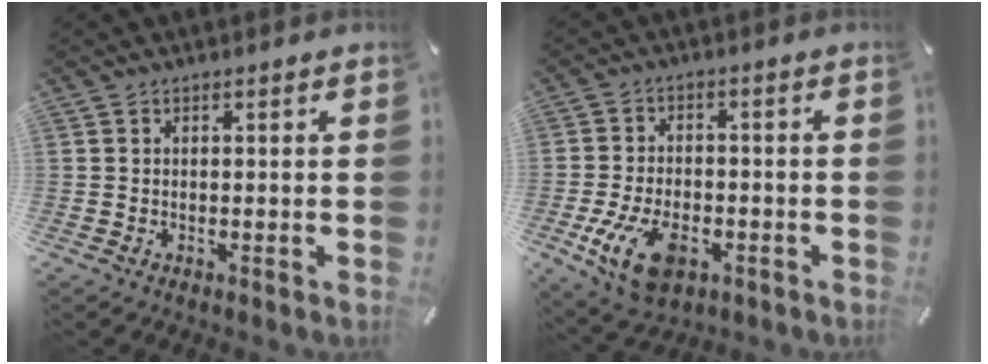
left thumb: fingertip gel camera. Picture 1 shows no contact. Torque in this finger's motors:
{"motor_torque": [1.02, 3.25, 1.37, 0.77, 0.13]}